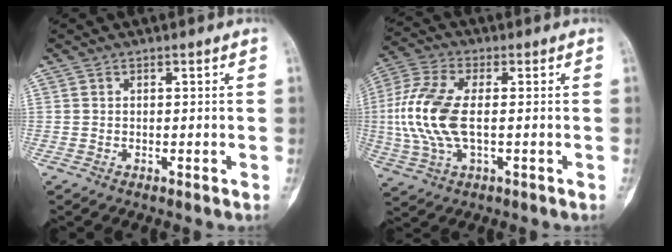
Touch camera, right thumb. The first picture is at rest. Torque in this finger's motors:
{"motor_torque": [1.58, 1.34, 1.15, -1.16, 0.44]}